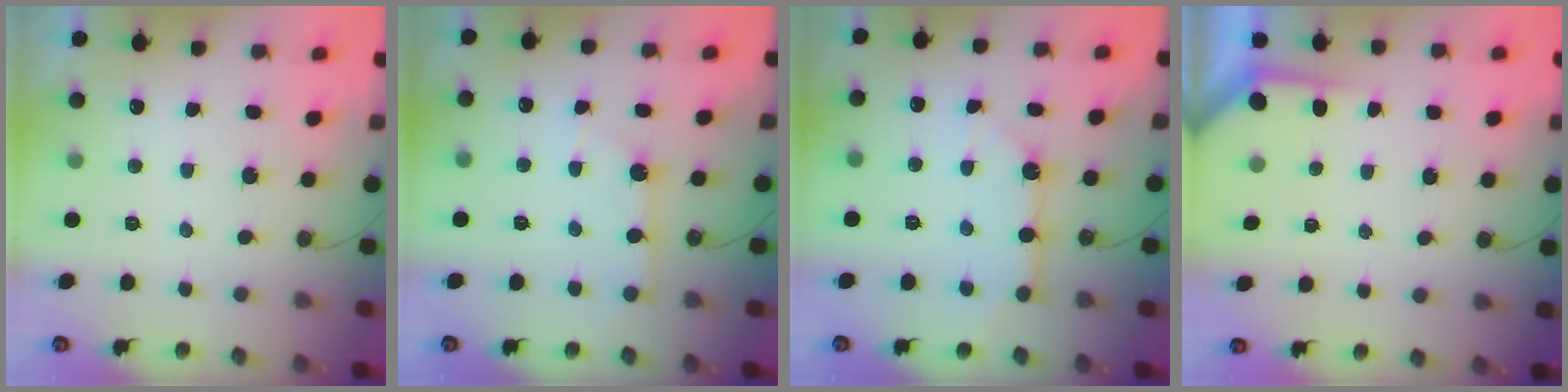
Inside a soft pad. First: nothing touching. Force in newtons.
{"total": 2.2, "press": 2.2, "slide": 0.4}
{"total": 10.4, "press": 10.4, "slide": 1.1}
{"total": 2.0, "press": 2.0, "slide": 0.2}